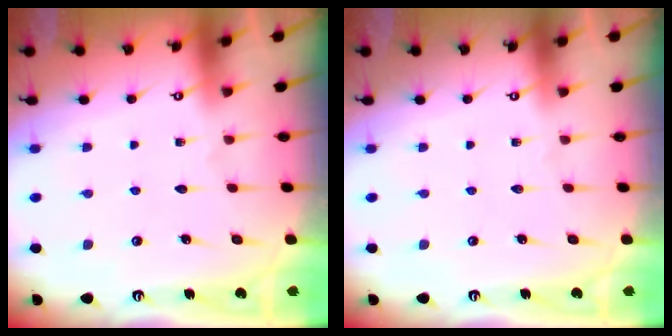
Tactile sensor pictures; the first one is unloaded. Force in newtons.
{"total": 0.0}